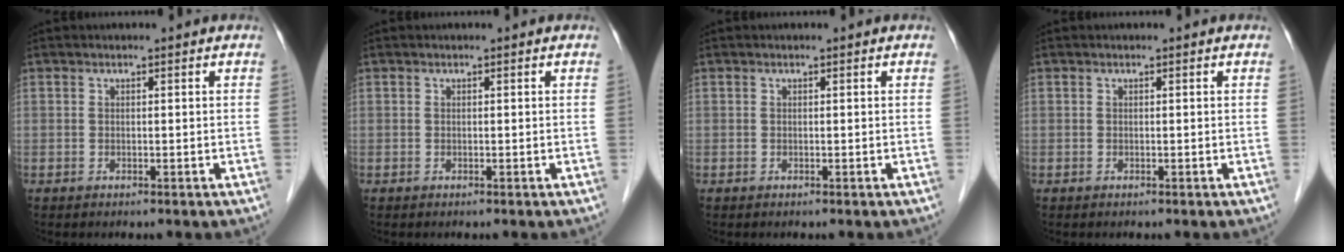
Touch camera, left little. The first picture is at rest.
{"total": 0.0}
{"total": 0.0}
{"total": 0.0}